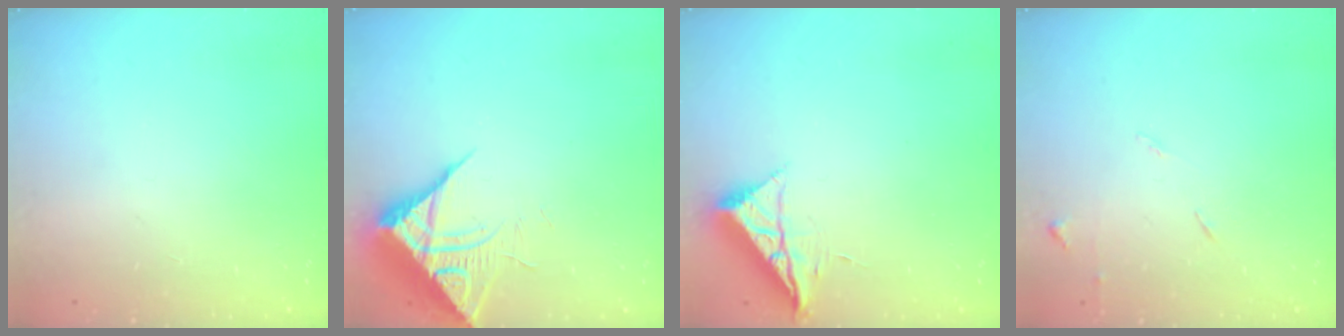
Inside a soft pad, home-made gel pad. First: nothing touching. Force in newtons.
{"total": 10.0, "press": 10.0, "slide": 0.6}
{"total": 7.4, "press": 7.4, "slide": 0.3}
{"total": 5.3, "press": 5.2, "slide": 0.7}